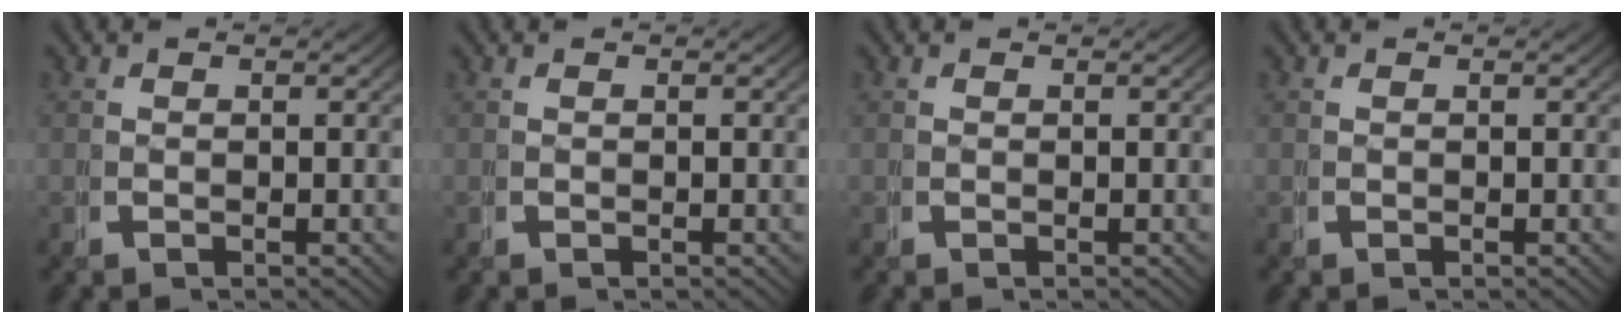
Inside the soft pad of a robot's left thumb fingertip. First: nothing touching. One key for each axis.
{"total": 0.0}
{"total": 0.0}
{"total": 0.0}